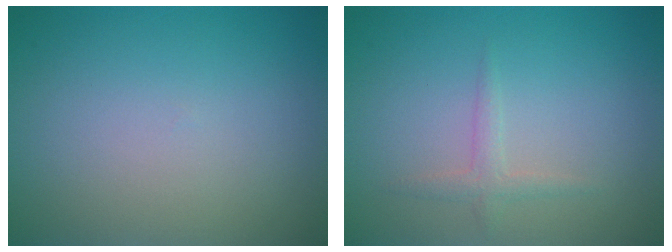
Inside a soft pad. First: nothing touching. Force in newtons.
{"total": 1.3, "press": 1.3, "slide": 0.0}